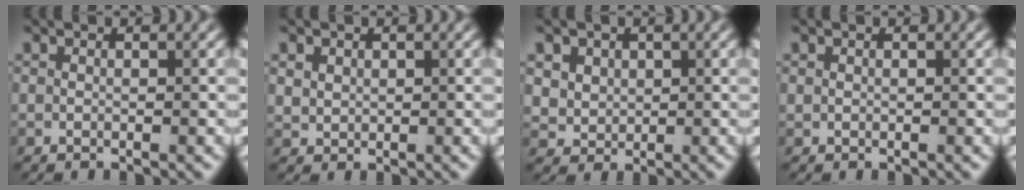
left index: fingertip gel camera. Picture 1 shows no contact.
{"total": 1.5, "force": [0.8, 1.1, 0.7], "torque": [-0.022, -0.012, 0.029]}
{"total": 3.6, "force": [1.0, 3.2, 1.4], "torque": [-0.046, -0.020, 0.033]}
{"total": 0.0}